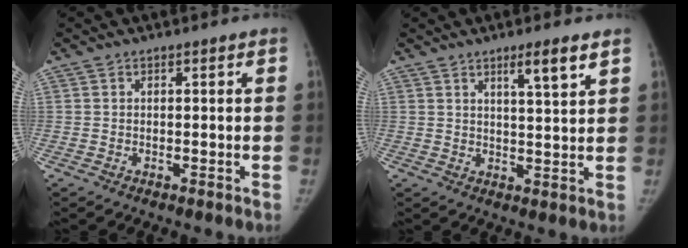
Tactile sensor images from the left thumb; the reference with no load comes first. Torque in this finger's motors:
{"motor_torque": [0.04, 0.14, 0.63, -0.39, 0.12]}